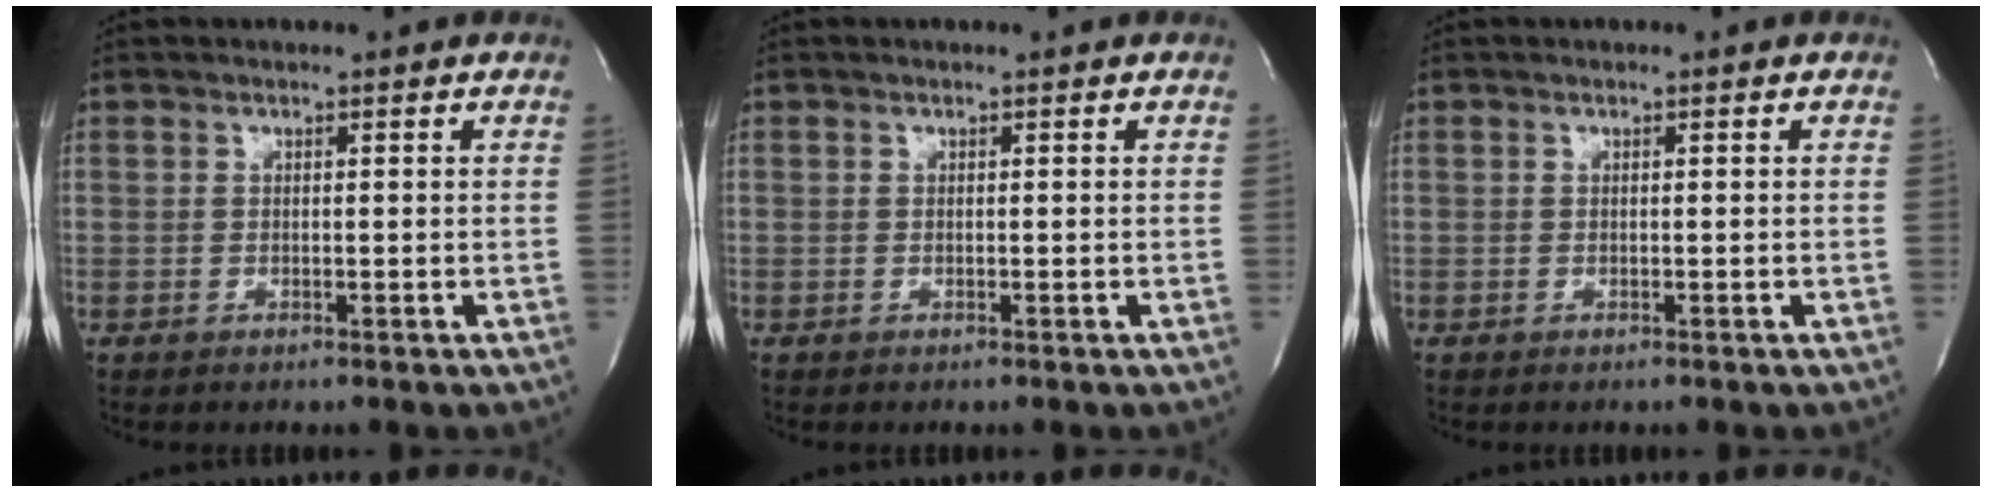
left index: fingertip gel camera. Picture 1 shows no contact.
{"total": 0.0}
{"total": 0.0}